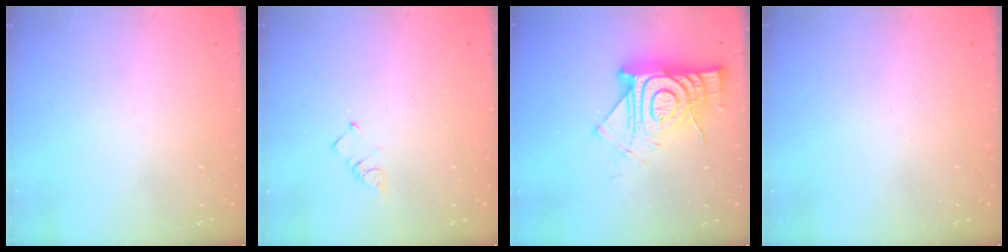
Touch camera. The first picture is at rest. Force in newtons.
{"total": 1.9, "press": 1.9, "slide": 0.3}
{"total": 16.8, "press": 16.7, "slide": 1.5}
{"total": 0.0}